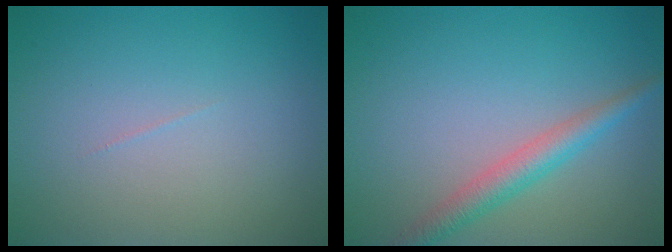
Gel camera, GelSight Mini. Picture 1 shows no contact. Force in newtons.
{"total": 2.9, "press": 2.9, "slide": 0.2}